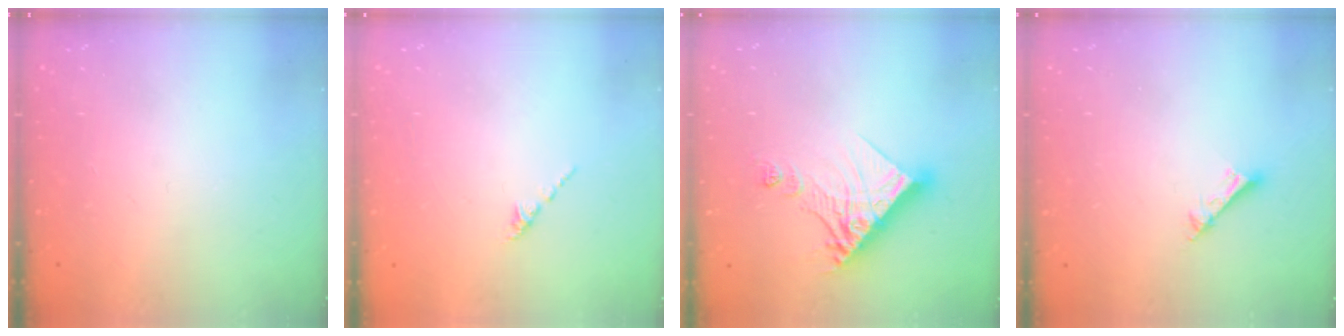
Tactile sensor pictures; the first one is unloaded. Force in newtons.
{"total": 1.6, "press": 1.5, "slide": 0.6}
{"total": 14.6, "press": 14.5, "slide": 1.3}
{"total": 3.6, "press": 3.6, "slide": 0.2}